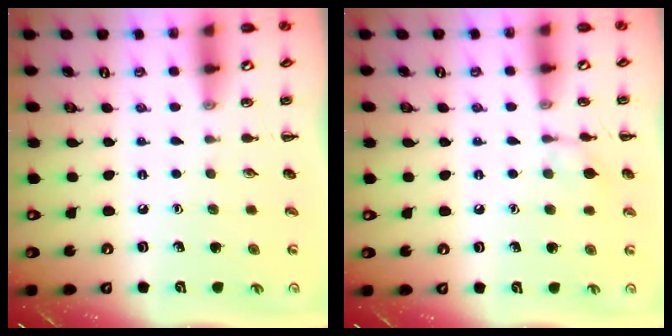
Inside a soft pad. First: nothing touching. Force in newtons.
{"total": 6.3, "press": 5.9, "slide": 2.2}